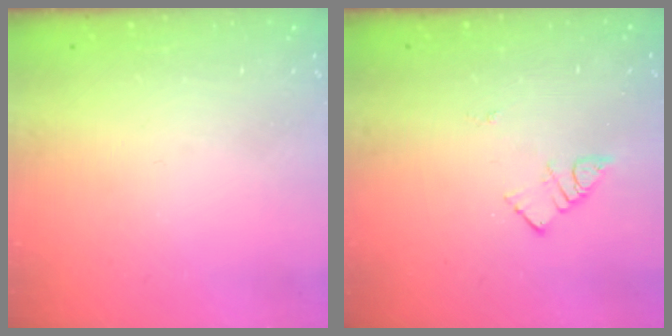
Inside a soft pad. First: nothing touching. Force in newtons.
{"total": 4.4, "press": 4.4, "slide": 0.4}